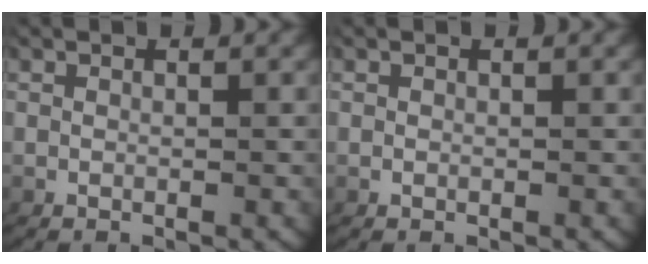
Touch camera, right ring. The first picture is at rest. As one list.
[{"total": 0.0}]